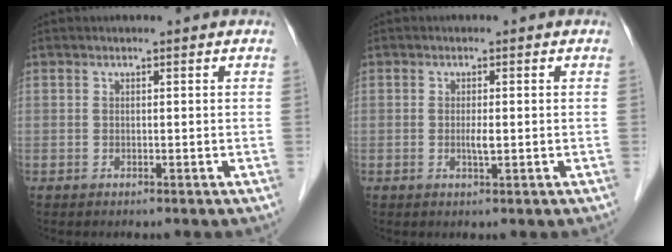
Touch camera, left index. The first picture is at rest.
{"total": 1.5, "force": [-0.3, 0.3, 1.4], "torque": [-0.028, -0.005, -0.006]}